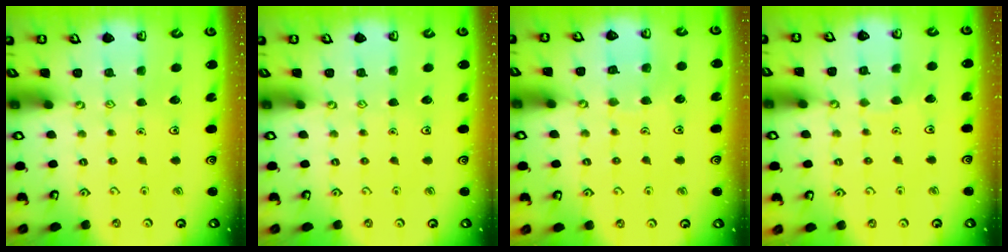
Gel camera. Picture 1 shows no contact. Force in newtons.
{"total": 0.0}
{"total": 7.0, "press": 7.0, "slide": 0.5}
{"total": 2.7, "press": 2.7, "slide": 0.1}